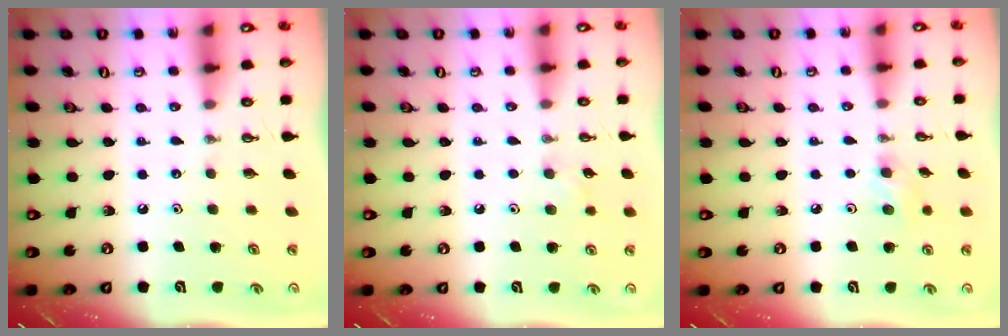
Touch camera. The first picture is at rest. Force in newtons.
{"total": 5.8, "press": 5.3, "slide": 2.3}
{"total": 9.0, "press": 5.2, "slide": 7.4}